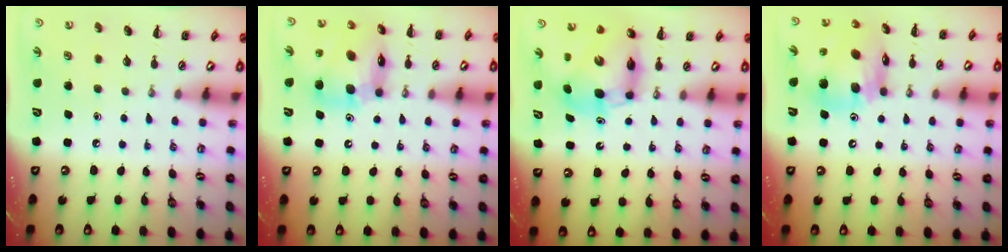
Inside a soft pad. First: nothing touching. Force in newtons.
{"total": 13.1, "press": 12.6, "slide": 3.6}
{"total": 8.4, "press": 8.1, "slide": 2.5}
{"total": 15.1, "press": 14.7, "slide": 3.6}